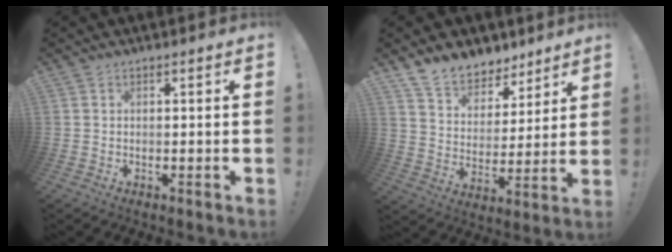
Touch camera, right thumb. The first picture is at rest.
{"total": 11.0, "force": [9.2, 5.5, 2.6], "torque": [-0.058, -0.071, 0.176]}